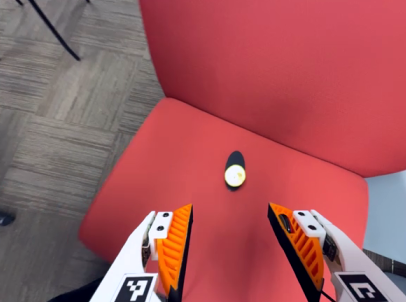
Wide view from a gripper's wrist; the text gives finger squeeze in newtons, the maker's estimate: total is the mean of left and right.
{"total": 0.0}